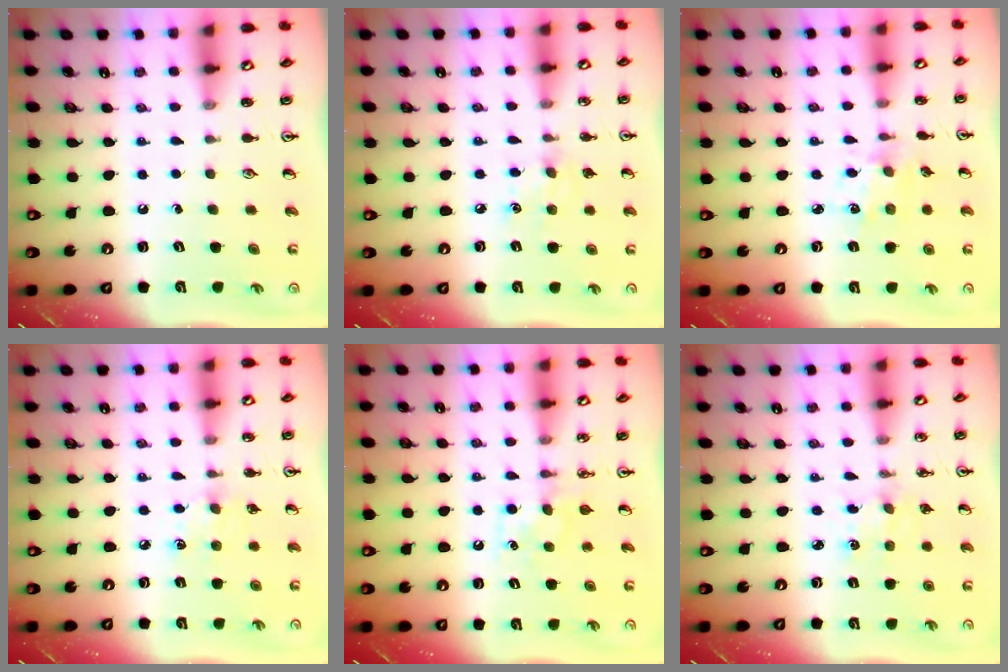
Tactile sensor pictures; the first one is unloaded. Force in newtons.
{"total": 8.0, "press": 7.9, "slide": 0.8}
{"total": 2.9, "press": 2.8, "slide": 0.8}
{"total": 7.2, "press": 7.2, "slide": 0.8}
{"total": 5.5, "press": 5.4, "slide": 0.8}
{"total": 3.1, "press": 3.1, "slide": 0.4}